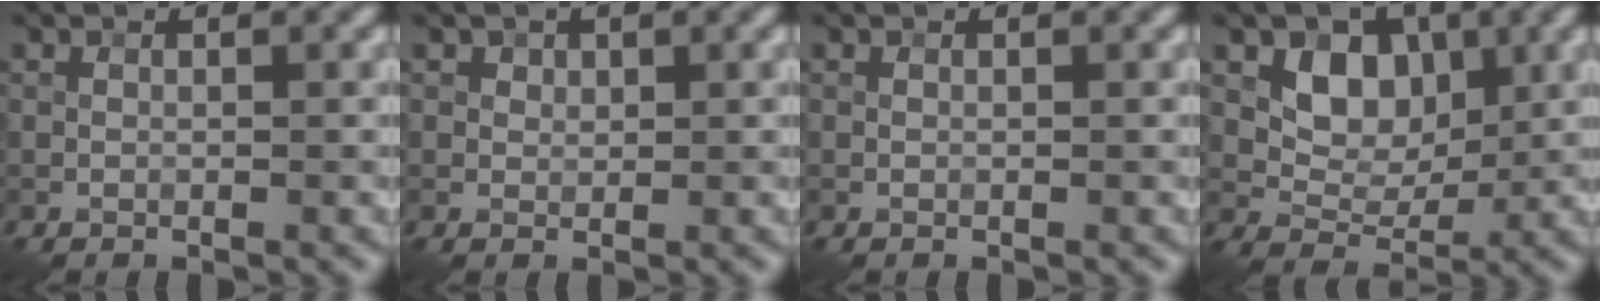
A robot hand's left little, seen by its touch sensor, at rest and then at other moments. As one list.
[{"total": 1.0, "force": [0.6, 0.7, 0.2], "torque": [-0.003, -0.003, 0.006]}, {"total": 0.0}, {"total": 4.6, "force": [1.5, 3.5, 2.6], "torque": [-0.037, -0.005, 0.020]}]